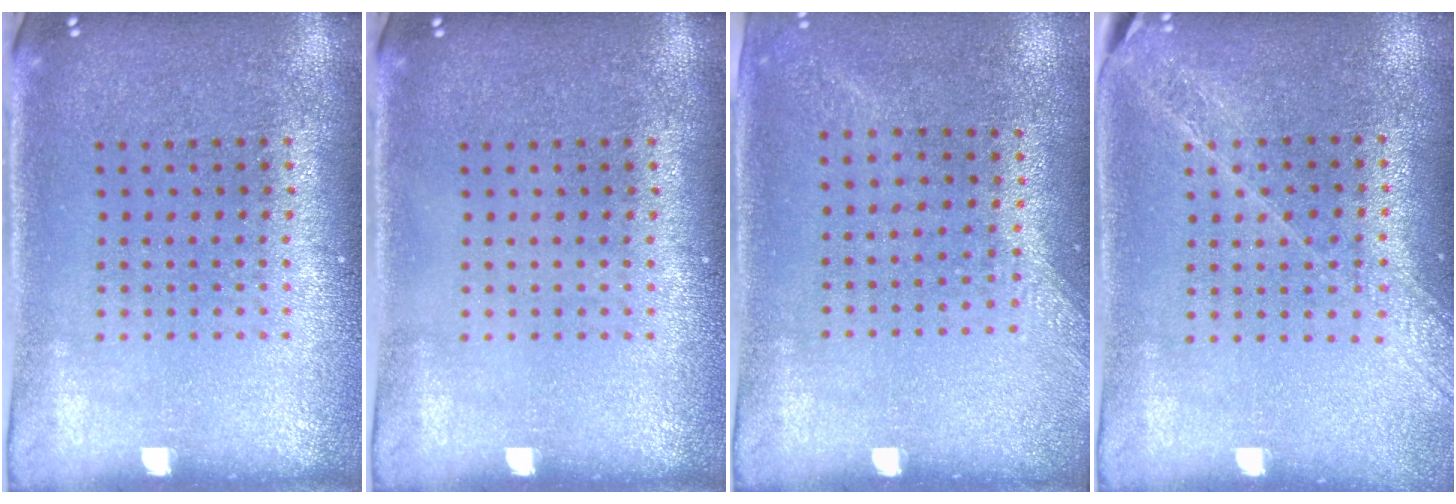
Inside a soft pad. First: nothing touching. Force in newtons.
{"total": 0.0}
{"total": 1.3, "press": 1.0, "slide": 0.9}
{"total": 1.6, "press": 1.5, "slide": 0.6}